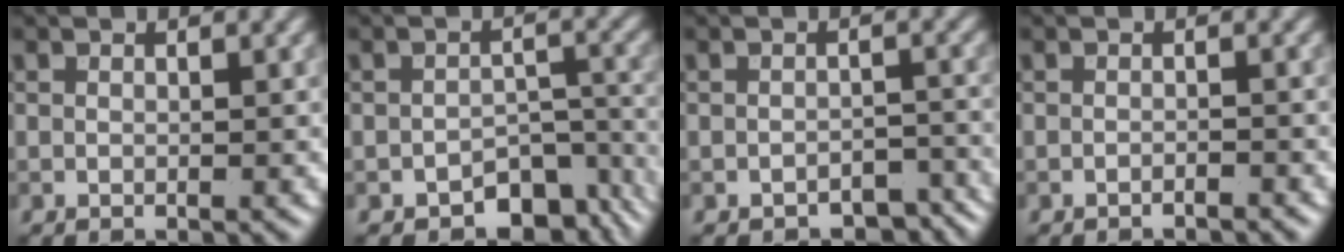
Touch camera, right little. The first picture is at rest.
{"total": 6.0, "force": [-4.0, 3.5, 2.7], "torque": [-0.017, -0.015, -0.055]}
{"total": 3.1, "force": [-2.5, 1.4, 1.1], "torque": [-0.009, -0.004, -0.030]}
{"total": 0.9, "force": [-0.9, 0.1, 0.3], "torque": [-0.001, 0.003, -0.016]}